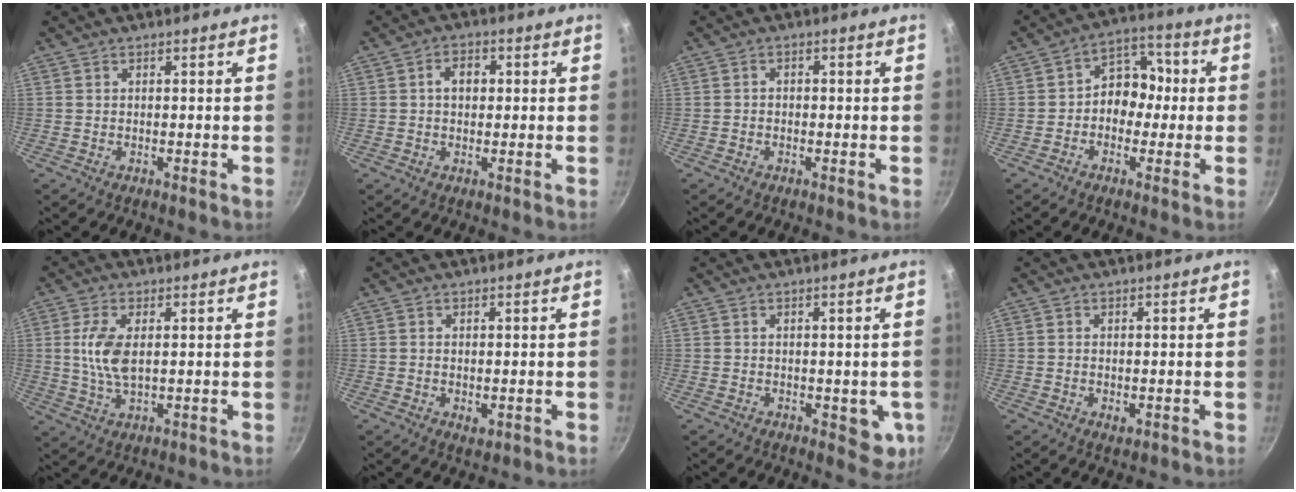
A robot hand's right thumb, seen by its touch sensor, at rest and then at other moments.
{"total": 4.1, "force": [0.5, 3.0, 2.8], "torque": [-0.025, 0.011, 0.005]}
{"total": 1.1, "force": [-0.4, 0.9, 0.6], "torque": [-0.013, 0.006, -0.009]}
{"total": 8.8, "force": [-0.6, 7.1, 5.2], "torque": [-0.015, 0.032, -0.026]}
{"total": 7.5, "force": [1.2, 3.6, 6.5], "torque": [-0.131, -0.002, 0.024]}
{"total": 2.1, "force": [-0.2, 1.3, 1.6], "torque": [-0.023, -0.005, -0.001]}
{"total": 5.9, "force": [-1.1, 3.3, 4.8], "torque": [-0.037, -0.005, -0.010]}
{"total": 1.6, "force": [-0.2, 1.0, 1.2], "torque": [-0.018, -0.003, -0.002]}